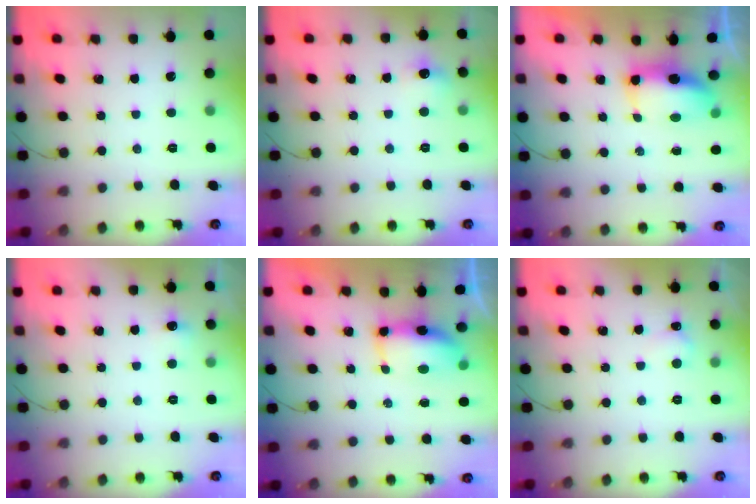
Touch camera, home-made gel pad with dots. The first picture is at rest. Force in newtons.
{"total": 6.6, "press": 6.4, "slide": 1.5}
{"total": 7.1, "press": 7.0, "slide": 1.1}
{"total": 5.0, "press": 4.8, "slide": 1.5}
{"total": 8.6, "press": 7.8, "slide": 3.7}
{"total": 3.8, "press": 3.6, "slide": 1.4}